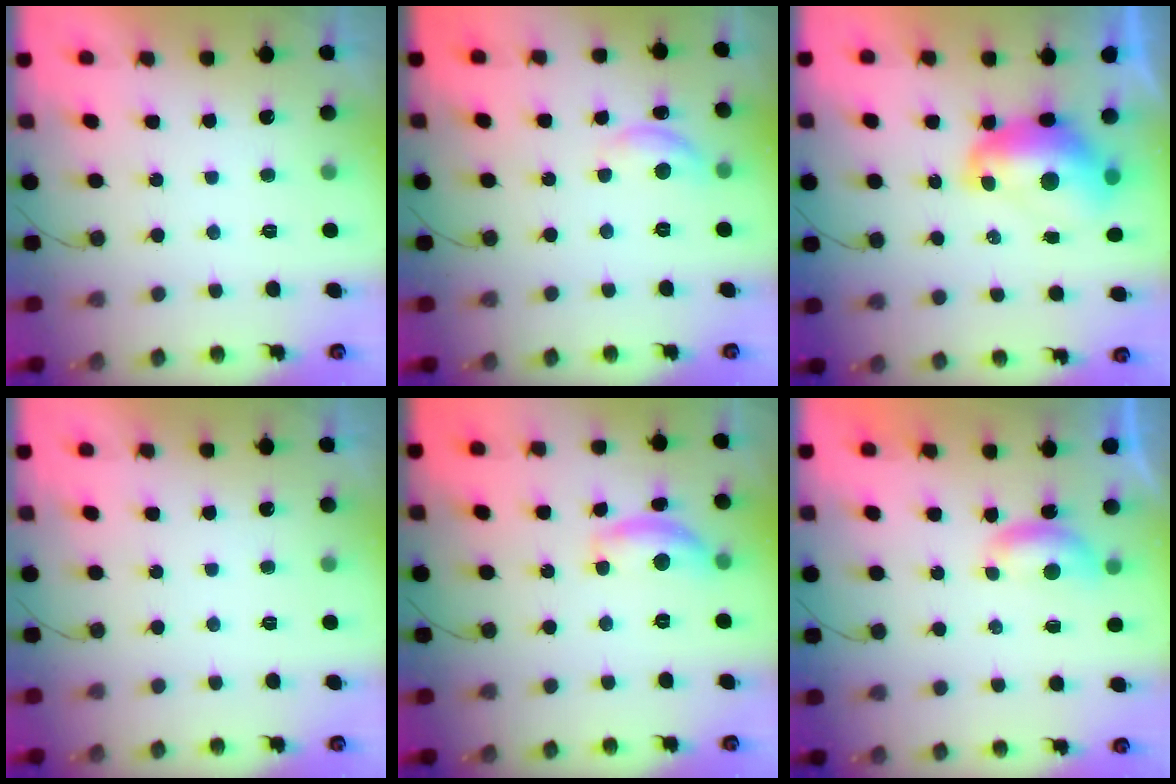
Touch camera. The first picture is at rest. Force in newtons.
{"total": 8.1, "press": 8.1, "slide": 0.5}
{"total": 11.4, "press": 11.3, "slide": 1.2}
{"total": 0.0}
{"total": 11.2, "press": 11.2, "slide": 0.8}
{"total": 5.0, "press": 5.0, "slide": 0.6}